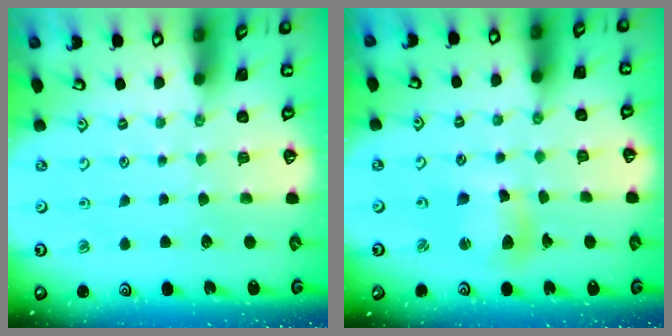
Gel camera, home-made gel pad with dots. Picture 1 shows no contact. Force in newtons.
{"total": 9.7, "press": 9.7, "slide": 1.1}